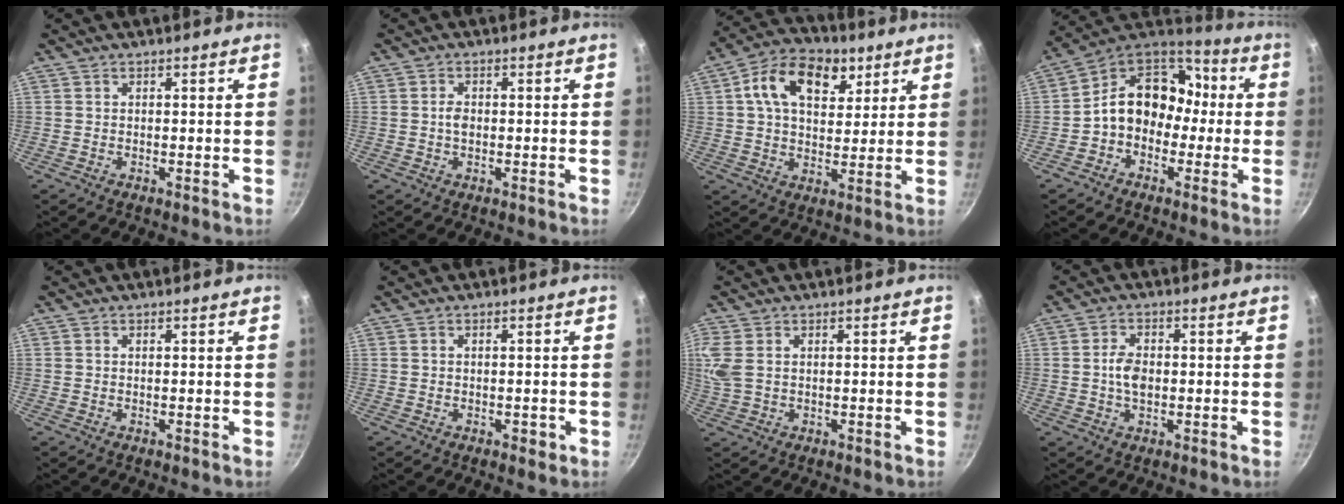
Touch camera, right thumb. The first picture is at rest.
{"total": 2.0, "force": [-0.1, 1.3, 1.5], "torque": [-0.025, 0.003, -0.006]}
{"total": 14.9, "force": [5.7, 9.6, 9.9], "torque": [-0.140, 0.000, 0.092]}
{"total": 14.9, "force": [-1.4, 11.3, 9.6], "torque": [-0.114, 0.051, -0.038]}
{"total": 0.0}
{"total": 1.2, "force": [-0.4, 0.7, 0.9], "torque": [-0.004, 0.000, -0.005]}
{"total": 5.6, "force": [1.1, 3.6, 4.2], "torque": [-0.131, 0.010, 0.030]}
{"total": 4.5, "force": [-0.2, 2.8, 3.5], "torque": [-0.064, 0.006, -0.005]}